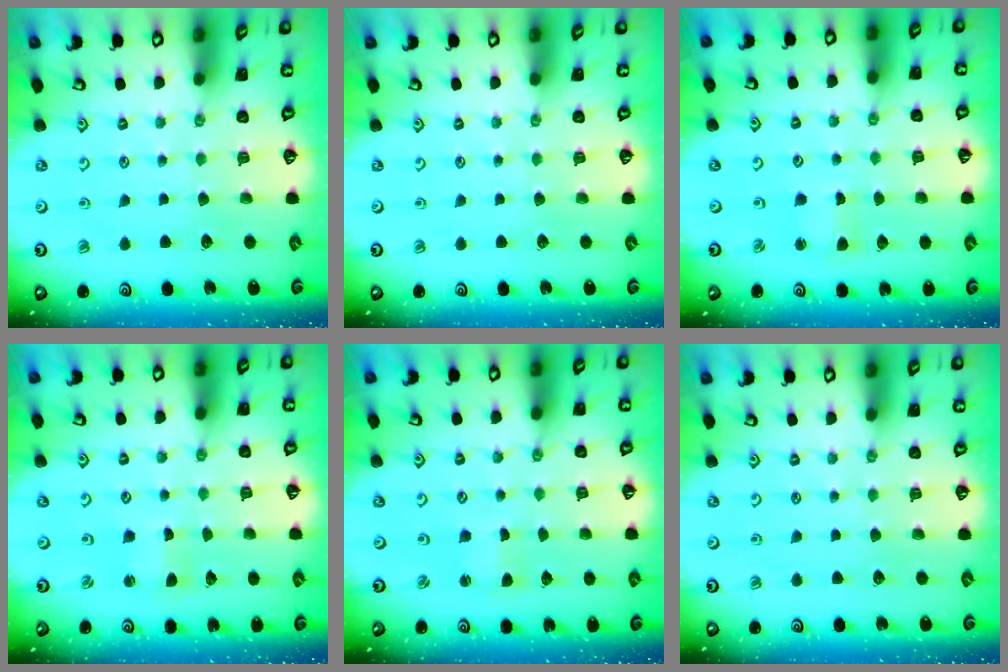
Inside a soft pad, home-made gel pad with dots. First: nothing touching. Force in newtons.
{"total": 0.0}
{"total": 1.7, "press": 1.6, "slide": 0.2}
{"total": 1.2, "press": 1.1, "slide": 0.3}
{"total": 0.9, "press": 0.9, "slide": 0.1}
{"total": 0.0}